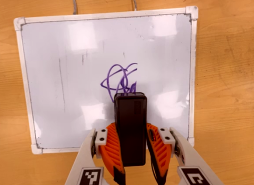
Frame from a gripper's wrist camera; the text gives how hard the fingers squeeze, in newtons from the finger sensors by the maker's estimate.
{"total": 8.8, "left": 7.3, "right": 10.3}